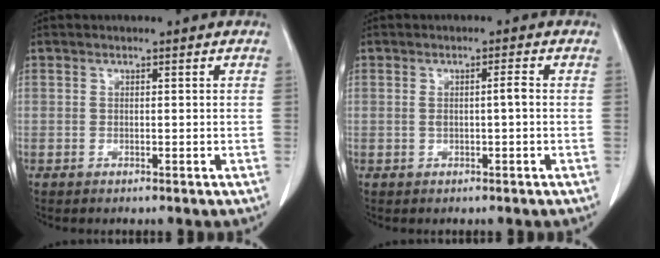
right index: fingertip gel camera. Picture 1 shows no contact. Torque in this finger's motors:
{"motor_torque": [0.11, 0.10, 0.10, 0.02]}